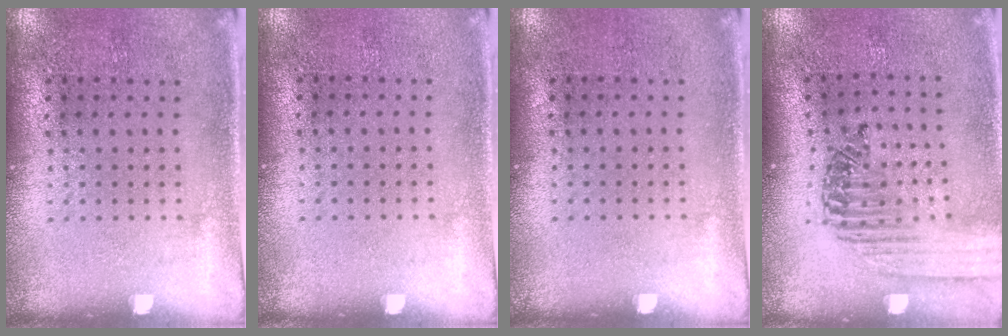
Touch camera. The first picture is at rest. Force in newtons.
{"total": 0.0}
{"total": 0.0}
{"total": 1.4, "press": 1.4, "slide": 0.2}